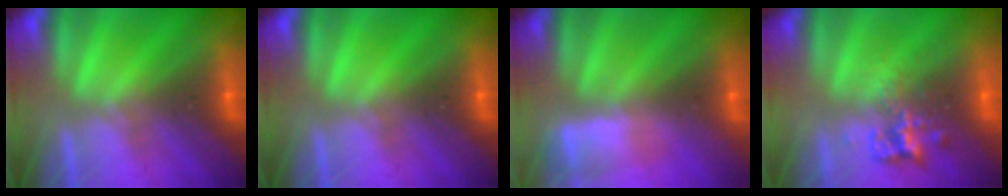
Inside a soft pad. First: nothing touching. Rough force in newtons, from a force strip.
{"total": 0.0}
{"total": 2.9}
{"total": 2.3}